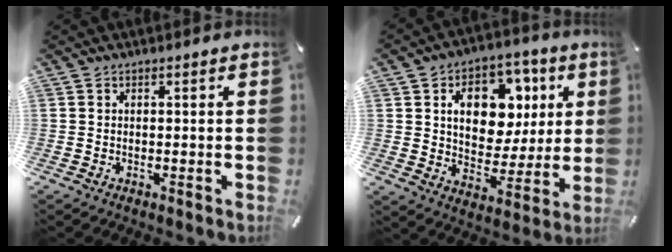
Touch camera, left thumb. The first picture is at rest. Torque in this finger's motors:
{"motor_torque": [0.82, 0.31, 0.53, -0.02, 0.30]}